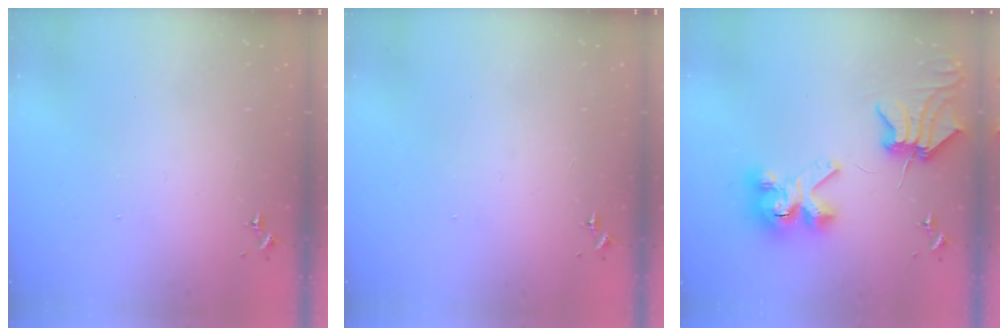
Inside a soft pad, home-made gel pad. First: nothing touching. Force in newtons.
{"total": 0.0}
{"total": 10.7, "press": 10.6, "slide": 1.2}